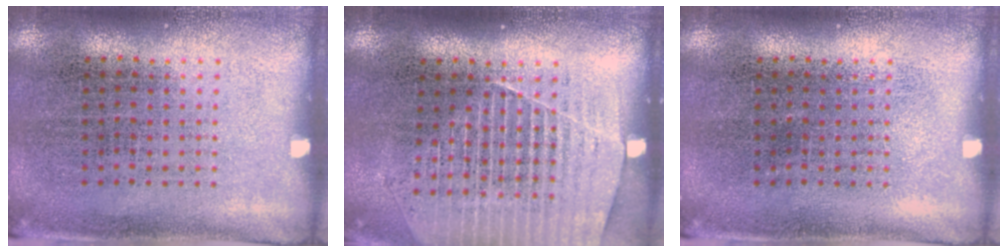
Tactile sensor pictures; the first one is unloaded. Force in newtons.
{"total": 1.6, "press": 1.5, "slide": 0.4}
{"total": 0.0}